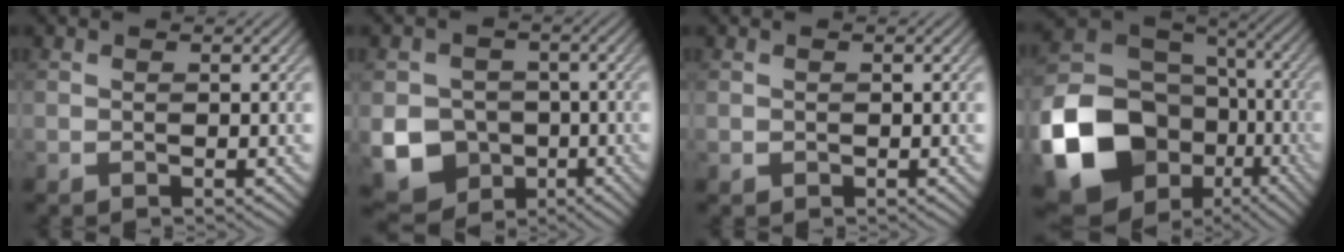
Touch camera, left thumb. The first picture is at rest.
{"total": 10.0, "force": [-3.1, 8.8, 3.6], "torque": [-0.089, -0.036, -0.078]}
{"total": 0.0}
{"total": 20.0, "force": [-6.7, 15.7, 10.4], "torque": [-0.268, -0.047, -0.108]}